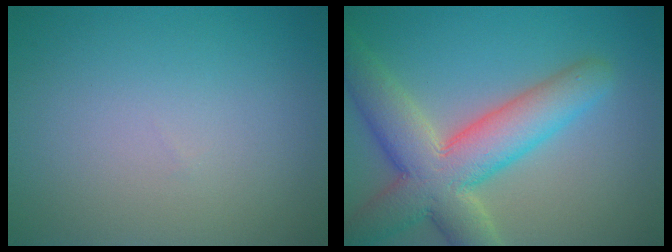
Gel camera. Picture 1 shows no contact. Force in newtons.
{"total": 8.8, "press": 8.8, "slide": 0.6}